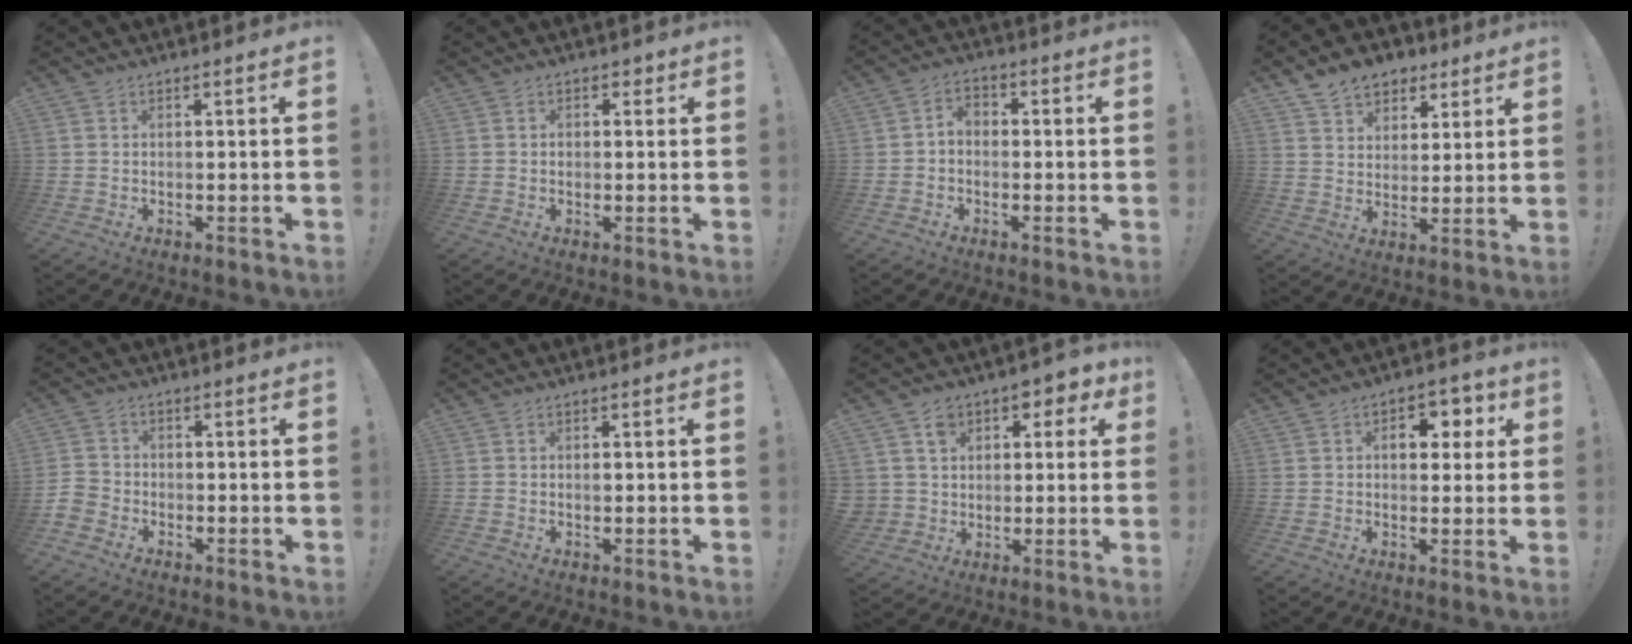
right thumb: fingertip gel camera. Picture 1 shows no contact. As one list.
[{"total": 1.6, "force": [0.3, 1.4, 0.7], "torque": [-0.001, 0.000, 0.001]}, {"total": 3.5, "force": [-1.3, 2.4, 2.3], "torque": [-0.047, 0.011, -0.025]}, {"total": 9.7, "force": [6.5, 6.7, 2.6], "torque": [-0.045, -0.038, 0.127]}, {"total": 4.9, "force": [-3.1, 3.4, 1.6], "torque": [-0.041, 0.016, -0.060]}, {"total": 0.8, "force": [-0.2, 0.6, 0.5], "torque": [-0.003, 0.000, -0.005]}, {"total": 8.4, "force": [2.5, 7.5, 2.8], "torque": [-0.039, -0.011, 0.052]}, {"total": 7.5, "force": [2.0, 5.1, 5.1], "torque": [-0.053, -0.002, 0.028]}]